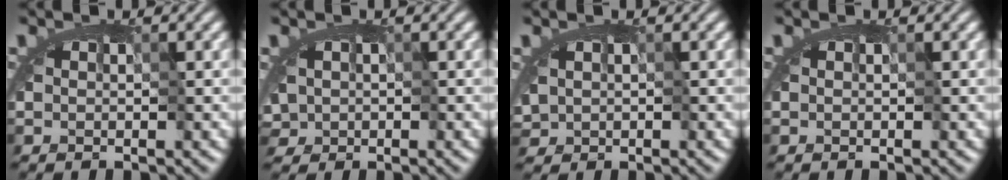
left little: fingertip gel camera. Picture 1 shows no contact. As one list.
[{"total": 2.1, "force": [-0.3, 1.7, 1.1], "torque": [-0.019, 0.008, -0.002]}, {"total": 1.5, "force": [0.2, 1.2, 0.9], "torque": [-0.019, 0.002, 0.006]}, {"total": 0.0}]